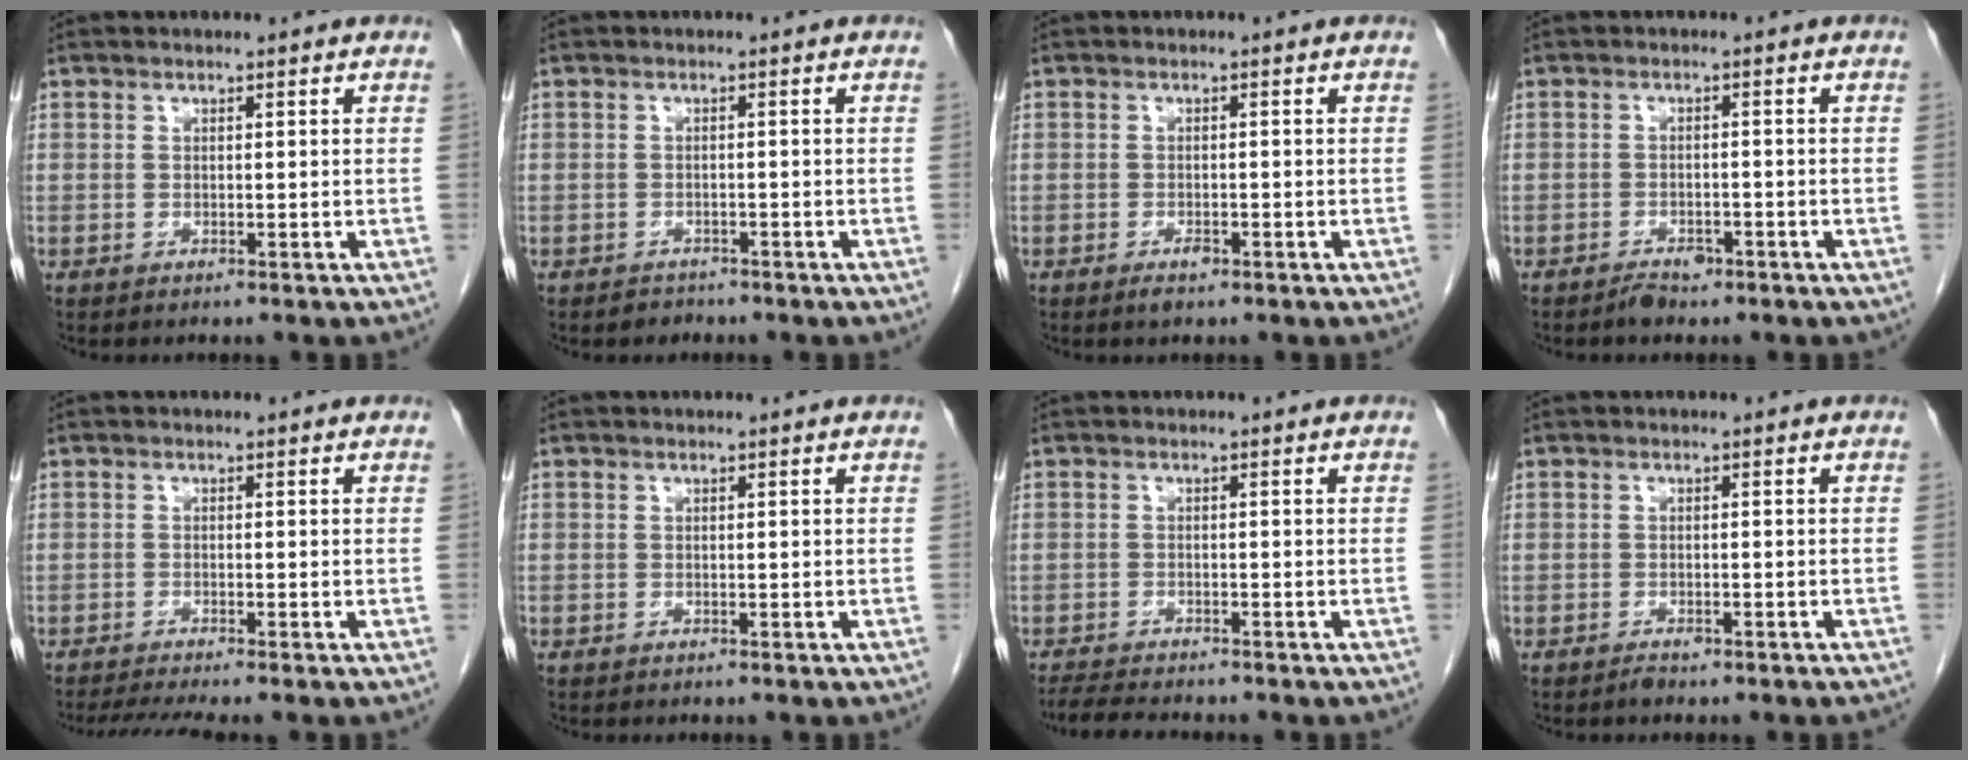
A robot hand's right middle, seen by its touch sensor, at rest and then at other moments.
{"total": 1.4, "force": [-1.1, 0.9, -0.1], "torque": [-0.004, 0.003, -0.019]}
{"total": 1.7, "force": [-1.0, 0.6, 1.1], "torque": [-0.018, 0.000, -0.013]}
{"total": 2.5, "force": [-1.9, 1.3, 1.1], "torque": [-0.019, 0.002, -0.022]}
{"total": 4.7, "force": [-4.0, -0.5, 2.4], "torque": [-0.037, -0.012, -0.068]}
{"total": 0.0}
{"total": 5.6, "force": [-5.1, 0.5, 2.2], "torque": [-0.037, -0.016, -0.082]}
{"total": 1.6, "force": [-1.4, 0.4, 0.7], "torque": [-0.010, 0.000, -0.018]}